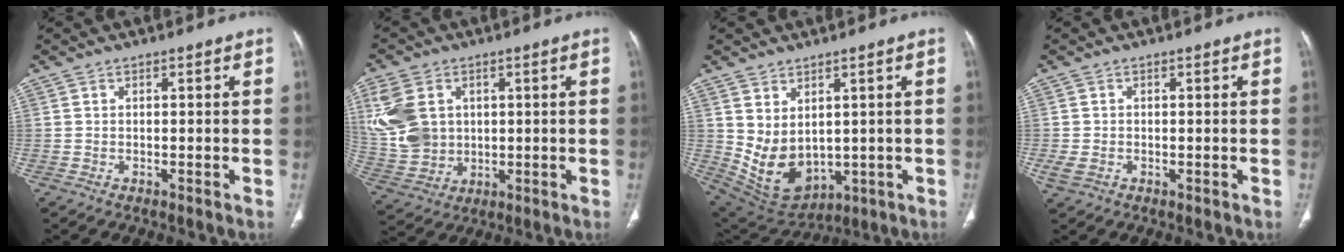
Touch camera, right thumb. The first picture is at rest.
{"total": 13.1, "force": [3.2, 10.1, 7.7], "torque": [-0.155, -0.005, 0.079]}
{"total": 10.4, "force": [1.2, 7.4, 7.2], "torque": [-0.111, -0.016, 0.061]}
{"total": 2.3, "force": [-0.5, 1.7, 1.5], "torque": [-0.039, 0.002, -0.006]}